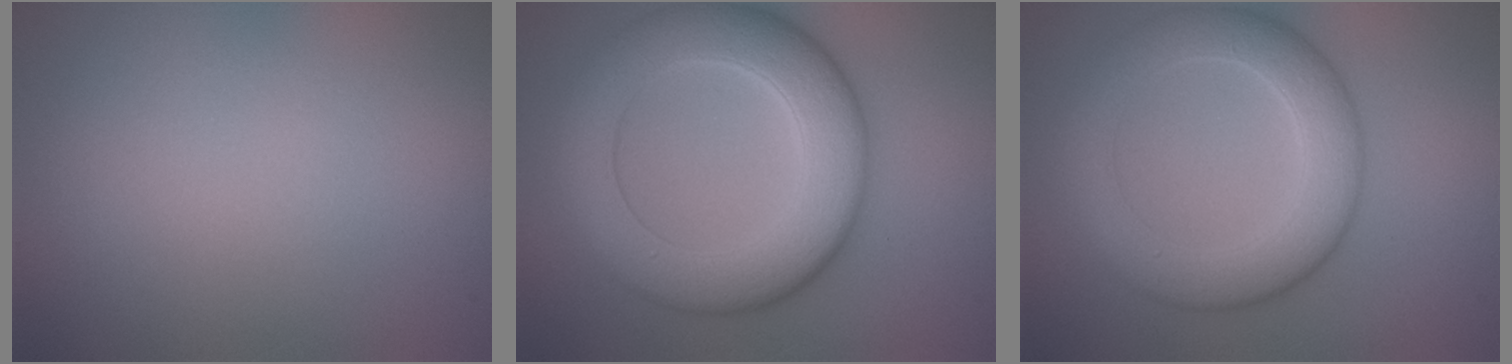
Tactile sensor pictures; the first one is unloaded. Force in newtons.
{"total": 8.8, "press": 8.8, "slide": 0.1}
{"total": 6.0, "press": 6.0, "slide": 0.1}